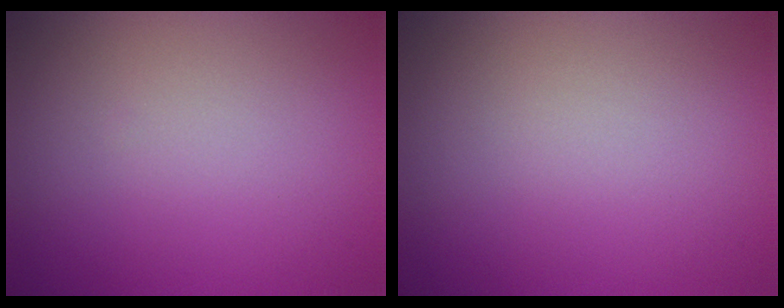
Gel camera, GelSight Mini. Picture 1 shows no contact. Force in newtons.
{"total": 0.0}